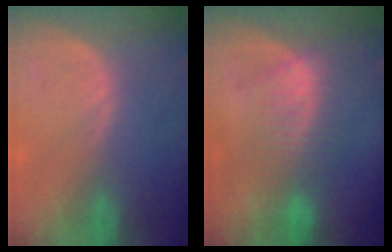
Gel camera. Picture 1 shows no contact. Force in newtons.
{"total": 6.8, "press": 6.8, "slide": 0.0}